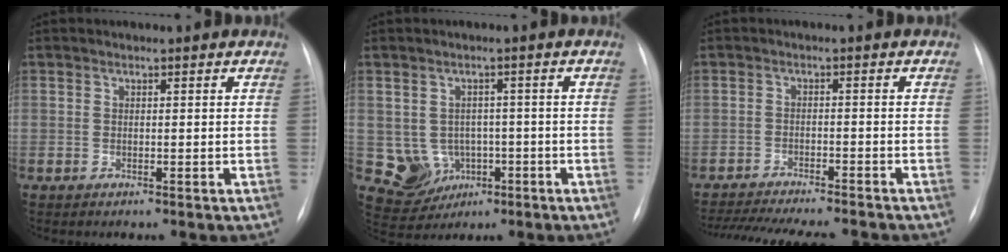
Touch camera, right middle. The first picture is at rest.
{"total": 6.4, "force": [-1.3, 6.0, 2.0], "torque": [-0.038, 0.015, -0.005]}
{"total": 17.1, "force": [-15.2, 2.6, 7.4], "torque": [-0.151, -0.023, -0.211]}